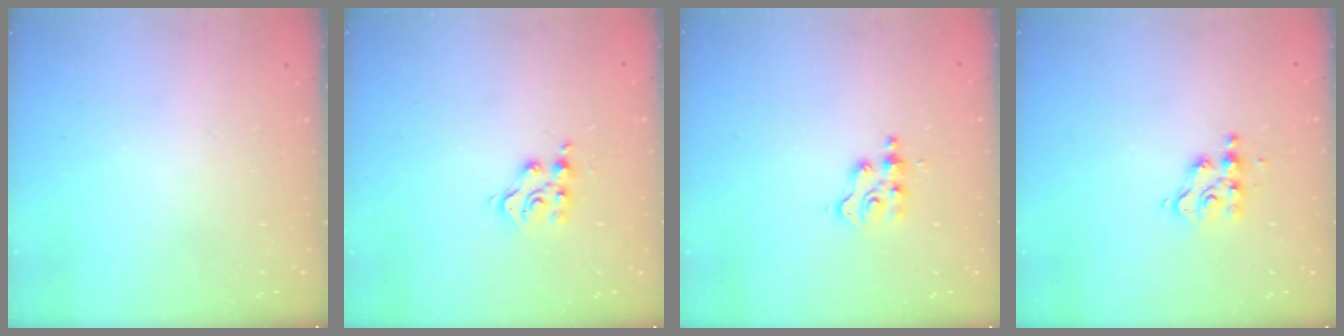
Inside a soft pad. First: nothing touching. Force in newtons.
{"total": 5.5, "press": 5.5, "slide": 0.1}
{"total": 4.5, "press": 4.4, "slide": 0.6}
{"total": 5.7, "press": 5.7, "slide": 0.3}